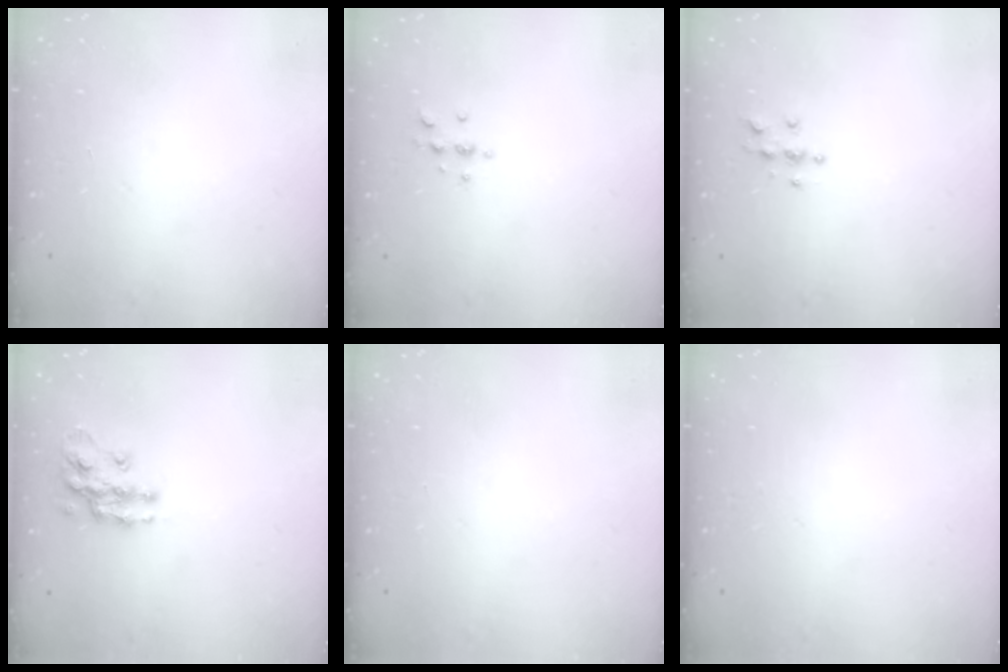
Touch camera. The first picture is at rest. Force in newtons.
{"total": 2.9, "press": 2.9, "slide": 0.4}
{"total": 3.9, "press": 3.8, "slide": 0.4}
{"total": 11.8, "press": 11.7, "slide": 0.6}
{"total": 0.0}
{"total": 0.0}